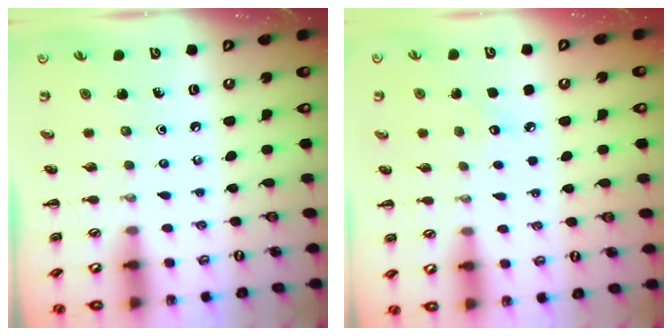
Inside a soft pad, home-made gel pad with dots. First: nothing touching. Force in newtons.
{"total": 4.8, "press": 4.6, "slide": 1.2}